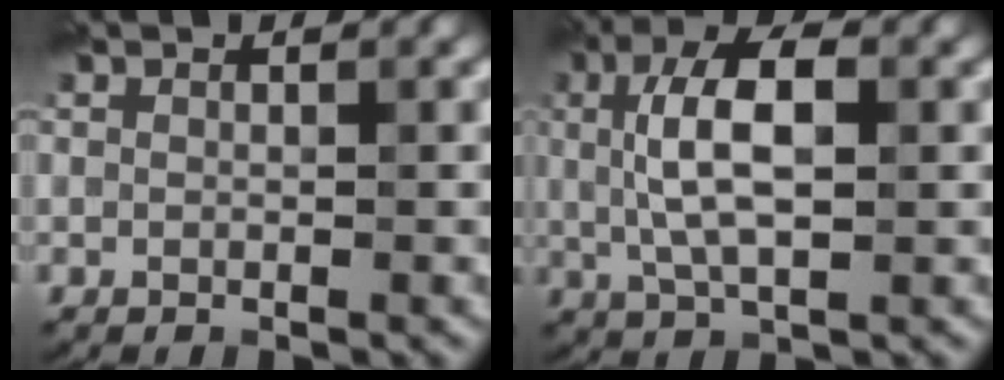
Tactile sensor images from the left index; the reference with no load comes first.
{"total": 6.7, "force": [0.9, 2.7, 6.1], "torque": [-0.117, 0.010, 0.013]}